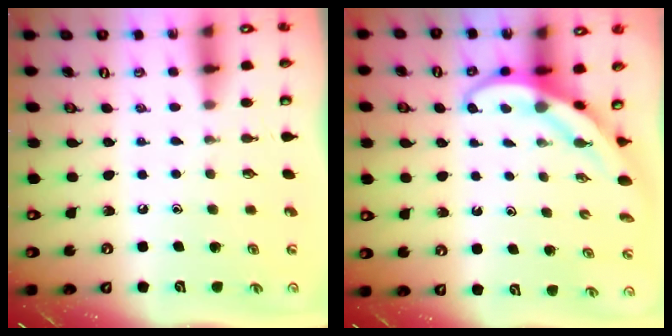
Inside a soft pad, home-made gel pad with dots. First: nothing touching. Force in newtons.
{"total": 3.9, "press": 3.9, "slide": 0.4}